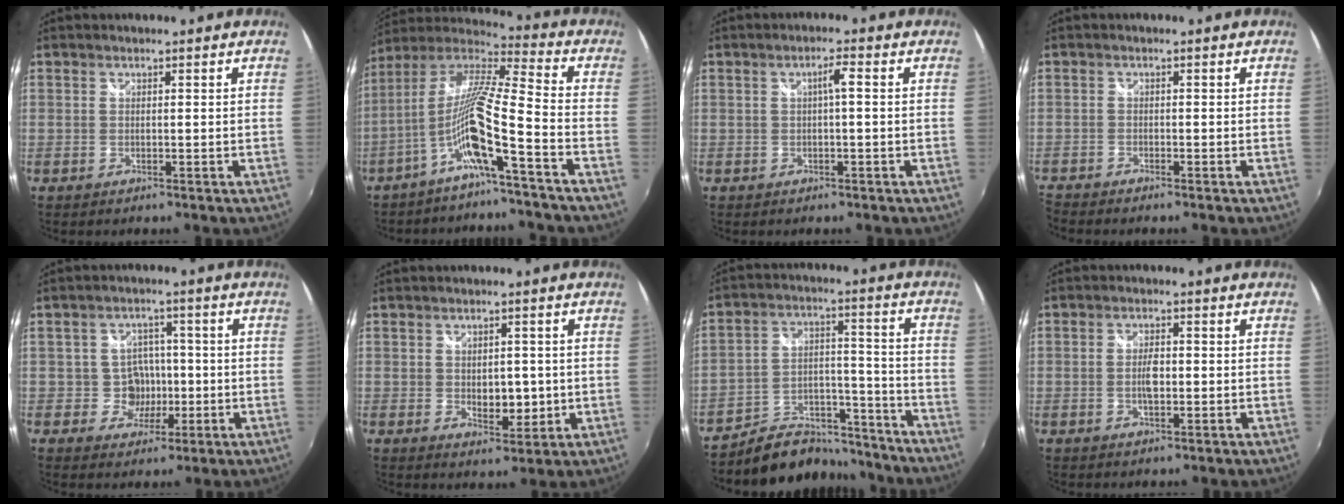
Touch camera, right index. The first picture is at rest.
{"total": 12.3, "force": [-5.4, -0.6, 11.0], "torque": [-0.195, 0.001, -0.105]}
{"total": 2.1, "force": [0.1, -0.3, 2.1], "torque": [-0.038, 0.006, 0.001]}
{"total": 2.8, "force": [-2.7, 0.1, 0.4], "torque": [-0.024, -0.017, -0.057]}
{"total": 5.1, "force": [-1.0, 4.9, 0.8], "torque": [-0.015, 0.020, -0.007]}
{"total": 5.1, "force": [-0.3, 3.2, 3.9], "torque": [-0.059, -0.005, 0.003]}
{"total": 16.1, "force": [-14.2, 6.7, 3.6], "torque": [-0.068, 0.057, -0.203]}
{"total": 3.1, "force": [-0.3, 1.3, 2.8], "torque": [-0.050, 0.004, -0.004]}